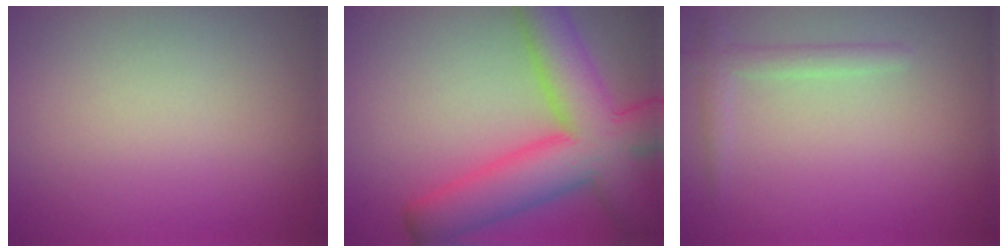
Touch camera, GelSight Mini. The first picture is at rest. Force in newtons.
{"total": 10.4, "press": 10.4, "slide": 0.4}
{"total": 1.7, "press": 1.6, "slide": 0.1}